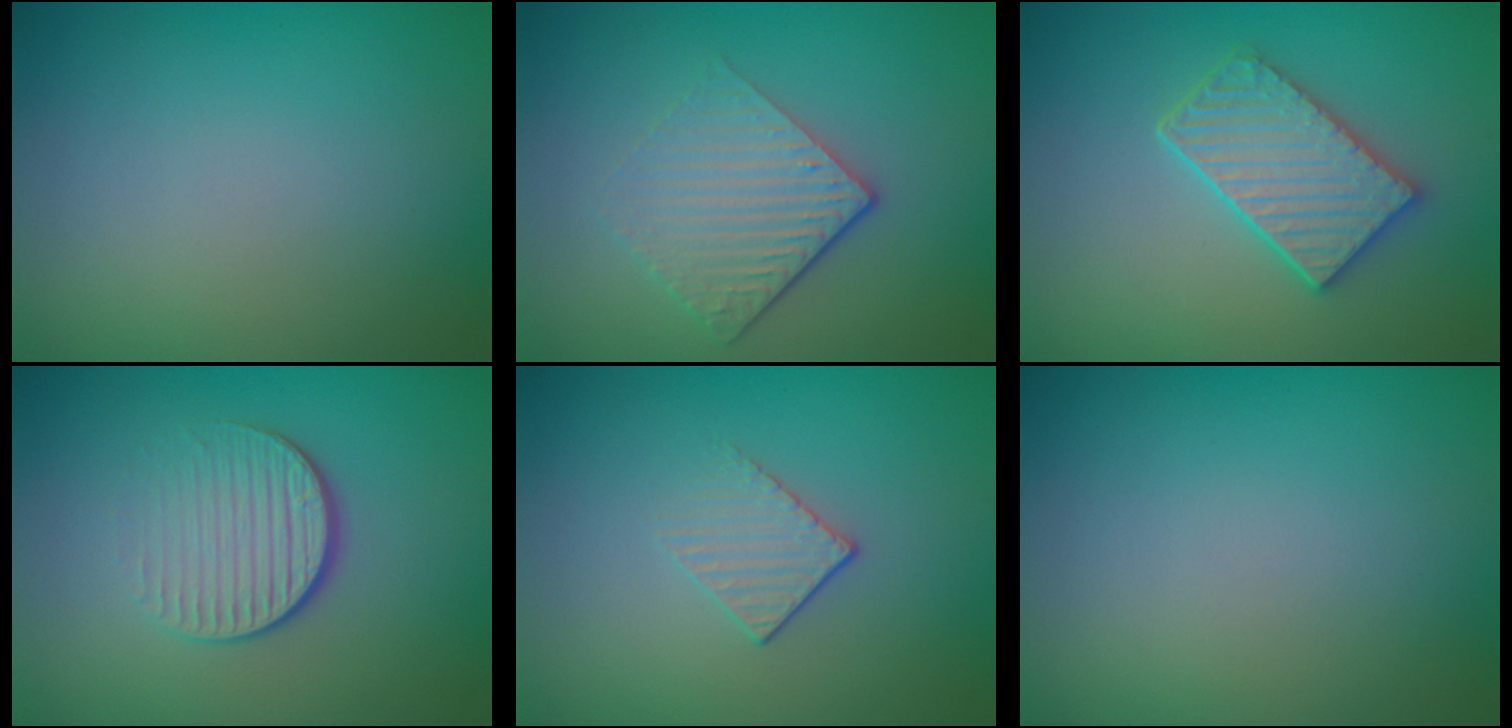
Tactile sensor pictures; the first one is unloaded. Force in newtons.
{"total": 4.5, "press": 3.0, "slide": 3.3}
{"total": 4.3, "press": 3.8, "slide": 2.0}
{"total": 4.1, "press": 2.6, "slide": 3.2}
{"total": 1.5, "press": 0.9, "slide": 1.2}
{"total": 0.0}